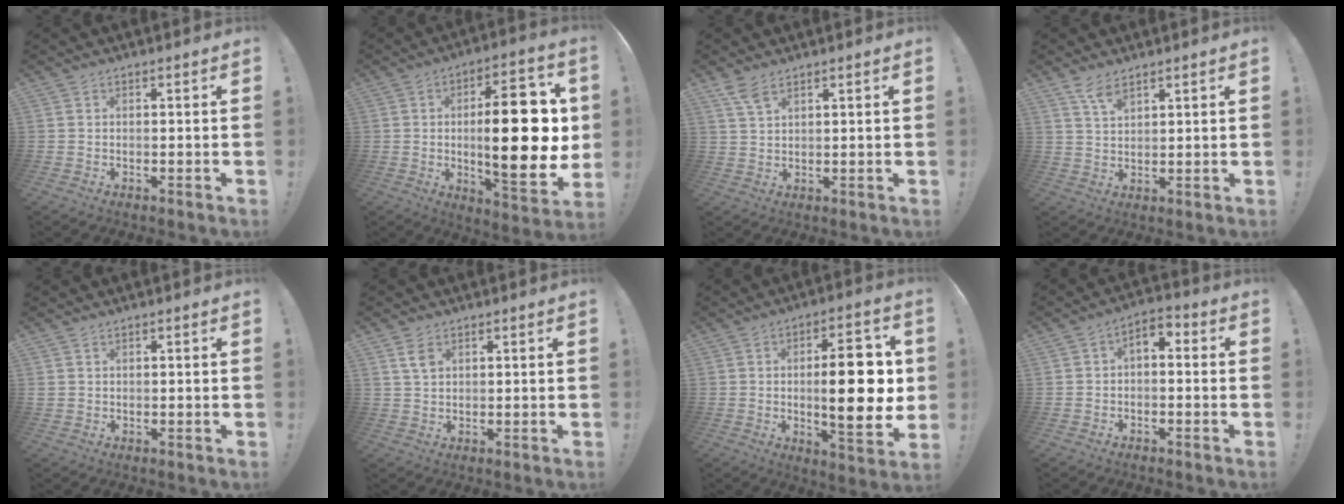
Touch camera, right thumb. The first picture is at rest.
{"total": 24.1, "force": [1.5, 8.2, 22.5], "torque": [-0.339, -0.007, 0.026]}
{"total": 4.8, "force": [3.4, 1.4, 3.1], "torque": [-0.057, -0.017, 0.063]}
{"total": 5.1, "force": [3.8, 1.5, 3.1], "torque": [-0.052, -0.025, 0.067]}
{"total": 1.3, "force": [0.7, 1.0, 0.5], "torque": [-0.014, 0.004, 0.015]}
{"total": 3.9, "force": [1.9, 2.3, 2.5], "torque": [-0.039, -0.006, 0.036]}
{"total": 17.6, "force": [0.9, 5.6, 16.6], "torque": [-0.232, -0.005, 0.010]}
{"total": 4.0, "force": [-2.0, 2.3, 2.7], "torque": [-0.043, 0.016, -0.034]}